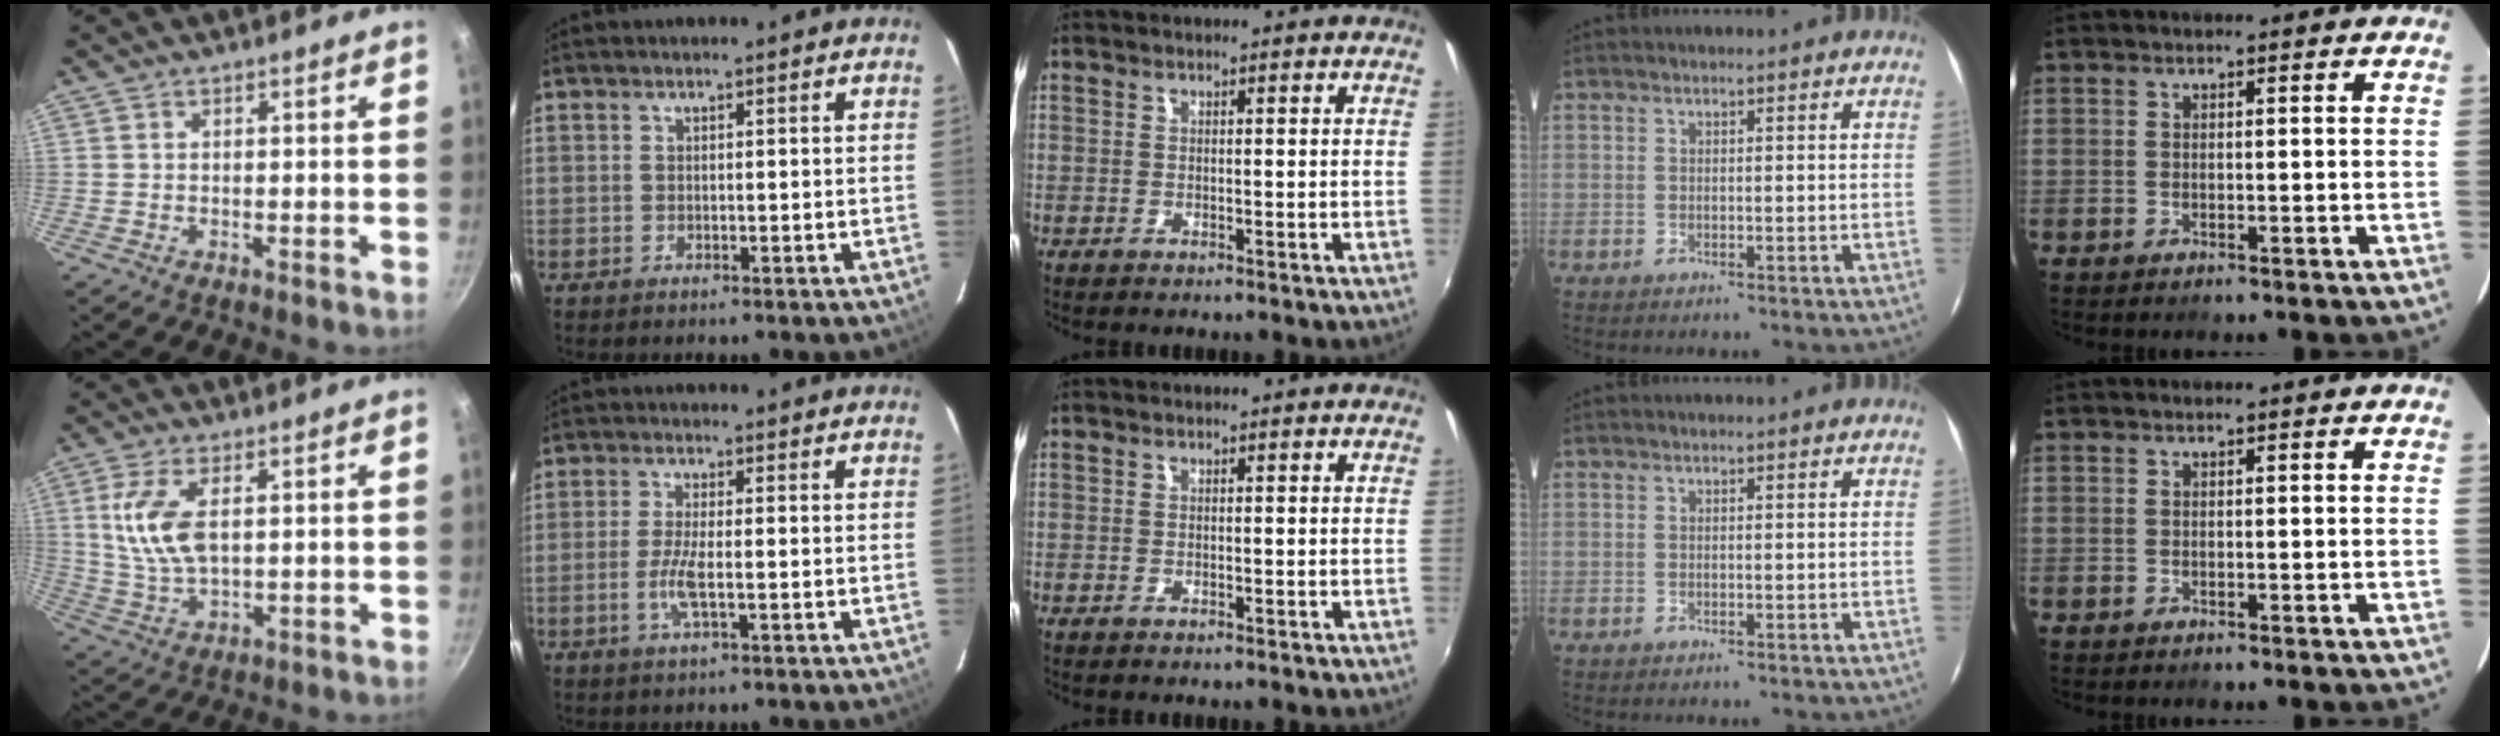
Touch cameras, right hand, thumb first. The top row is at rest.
{"thumb": {"total": 9.6, "force": [2.0, 4.7, 8.1], "torque": [-0.164, -0.004, 0.043]}, "index": {"total": 4.8, "force": [-1.4, 0.7, 4.5], "torque": [-0.093, -0.004, -0.030]}}